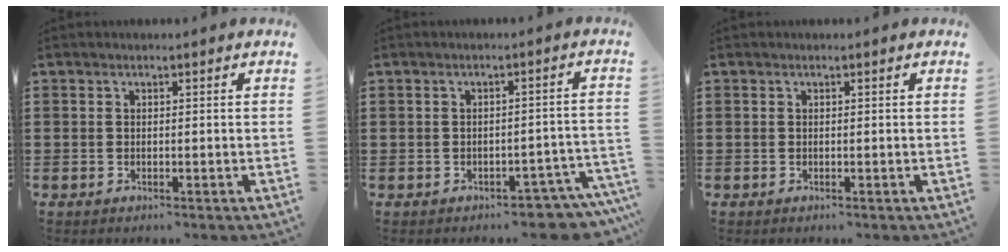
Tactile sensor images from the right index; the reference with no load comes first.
{"total": 3.1, "force": [-3.0, 0.7, 0.6], "torque": [-0.014, 0.004, -0.062]}
{"total": 0.0}